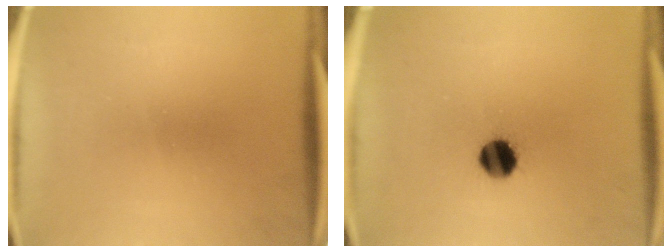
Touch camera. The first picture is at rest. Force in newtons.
{"total": 6.9}